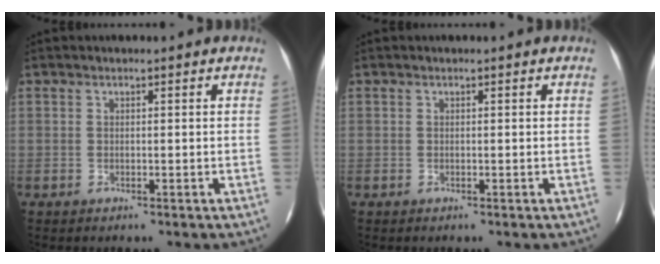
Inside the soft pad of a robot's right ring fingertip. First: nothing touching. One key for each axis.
{"total": 0.0}